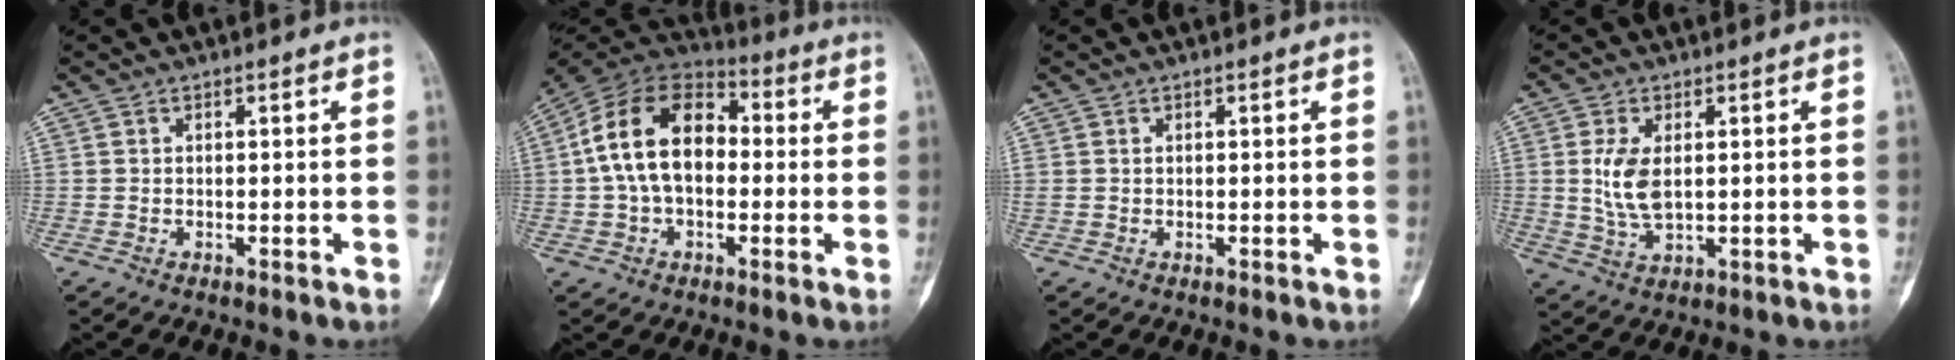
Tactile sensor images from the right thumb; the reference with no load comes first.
{"total": 16.8, "force": [0.7, 10.9, 12.7], "torque": [-0.218, 0.039, 0.002]}
{"total": 0.6, "force": [0.2, 0.5, 0.3], "torque": [-0.007, 0.006, 0.006]}
{"total": 6.7, "force": [0.9, 3.7, 5.6], "torque": [-0.113, -0.008, 0.024]}